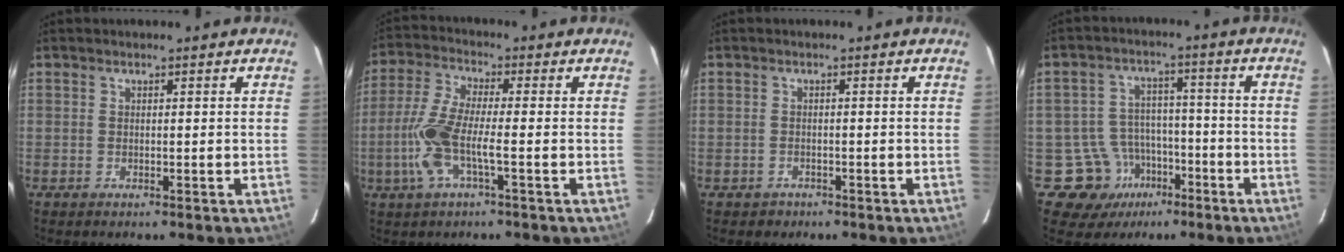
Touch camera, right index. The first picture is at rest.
{"total": 8.6, "force": [-2.3, 1.3, 8.2], "torque": [-0.183, 0.004, -0.051]}
{"total": 1.7, "force": [-1.2, 1.2, -0.2], "torque": [-0.003, 0.005, -0.017]}
{"total": 10.4, "force": [-4.7, 9.2, 0.9], "torque": [-0.017, 0.042, -0.059]}